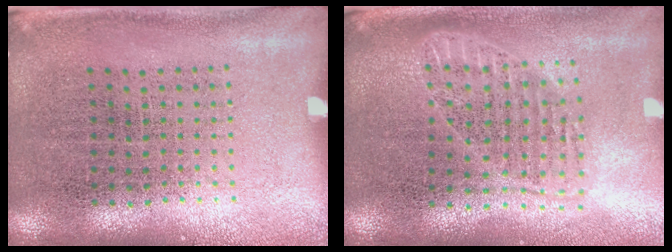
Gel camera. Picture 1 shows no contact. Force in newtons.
{"total": 1.7, "press": 1.5, "slide": 0.9}